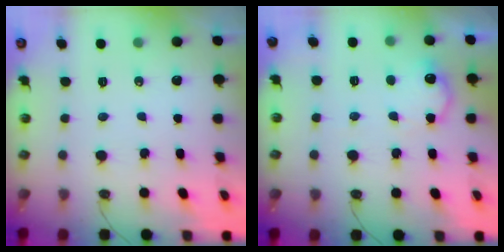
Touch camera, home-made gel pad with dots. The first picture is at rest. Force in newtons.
{"total": 10.4, "press": 10.4, "slide": 0.3}